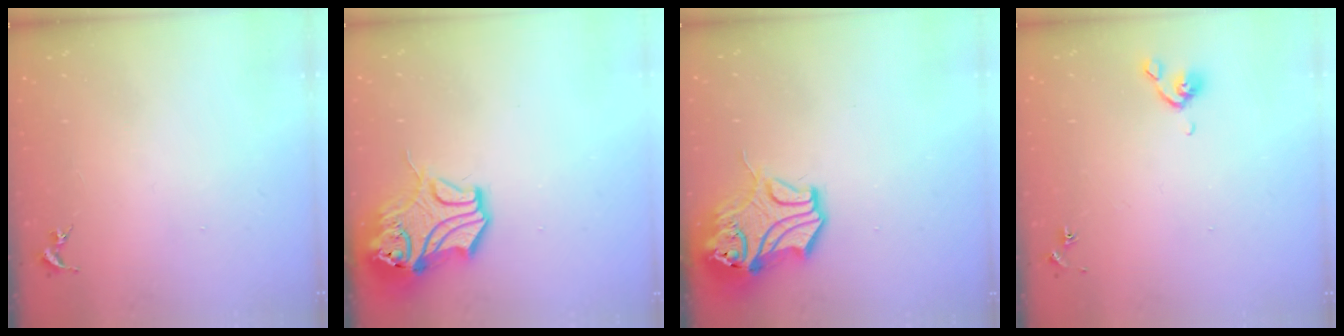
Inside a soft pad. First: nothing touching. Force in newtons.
{"total": 14.2, "press": 14.1, "slide": 1.9}
{"total": 14.2, "press": 14.1, "slide": 1.9}
{"total": 4.8, "press": 4.6, "slide": 1.0}